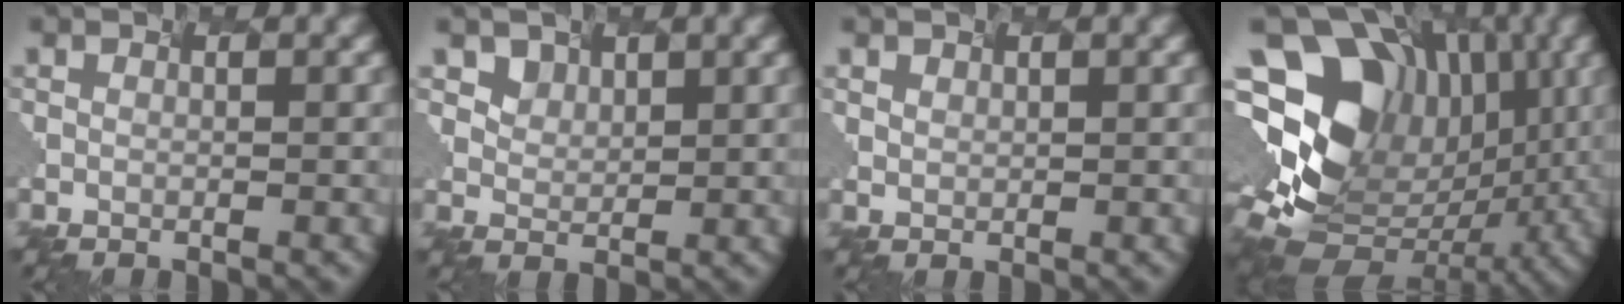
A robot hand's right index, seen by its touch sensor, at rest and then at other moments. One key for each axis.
{"total": 1.5, "fx": 1.0, "fy": 0.2, "fz": -1.1, "tx": -0.002, "ty": -0.011, "tz": 0.035}
{"total": 1.1, "fx": 0.6, "fy": -0.4, "fz": -0.8, "tx": -0.008, "ty": -0.004, "tz": 0.026}
{"total": 14.0, "fx": 2.0, "fy": 11.1, "fz": 8.4, "tx": -0.168, "ty": 0.013, "tz": 0.070}